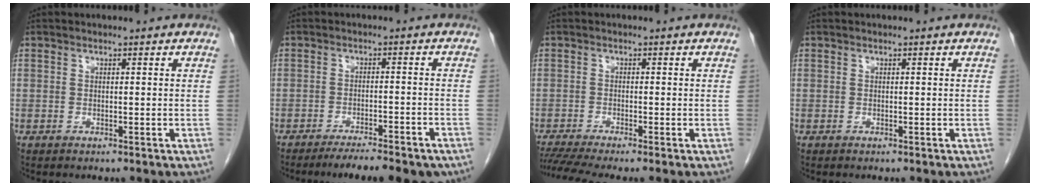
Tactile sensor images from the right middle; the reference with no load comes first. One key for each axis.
{"total": 11.0, "fx": -9.1, "fy": 1.6, "fz": 5.9, "tx": -0.071, "ty": -0.009, "tz": -0.124}
{"total": 5.7, "fx": -4.6, "fy": -0.6, "fz": 3.3, "tx": -0.063, "ty": -0.013, "tz": -0.080}
{"total": 0.0}